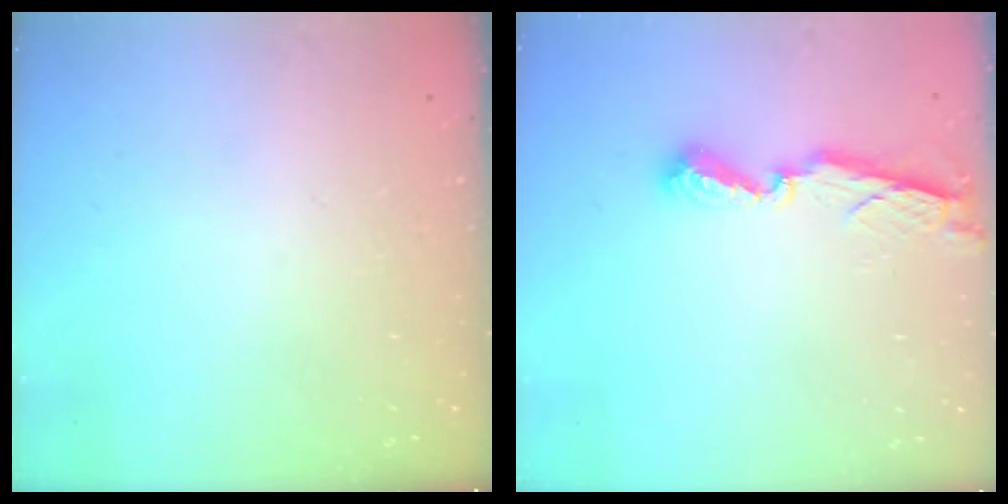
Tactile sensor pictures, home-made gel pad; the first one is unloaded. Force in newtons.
{"total": 7.8, "press": 7.8, "slide": 0.5}